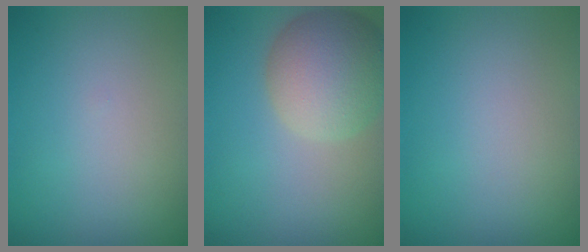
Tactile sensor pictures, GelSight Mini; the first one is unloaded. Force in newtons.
{"total": 7.3, "press": 7.3, "slide": 0.3}
{"total": 0.0}